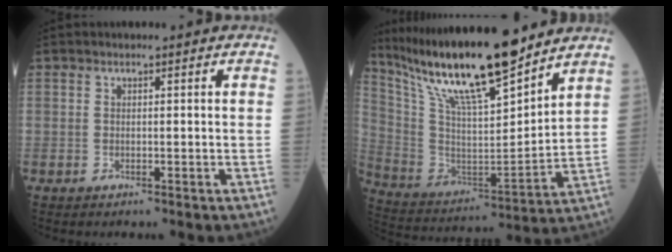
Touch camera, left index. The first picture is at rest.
{"total": 20.4, "force": [16.2, 2.0, 12.1], "torque": [-0.219, -0.005, 0.300]}